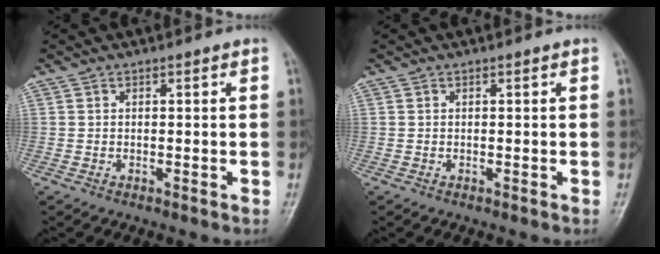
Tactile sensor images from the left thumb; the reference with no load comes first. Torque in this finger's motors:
{"motor_torque": [0.00, 0.00, 0.00, 0.00, 0.00]}